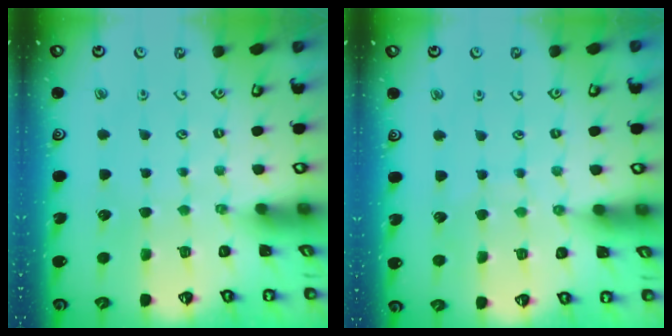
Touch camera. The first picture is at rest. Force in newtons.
{"total": 4.4, "press": 4.4, "slide": 0.5}